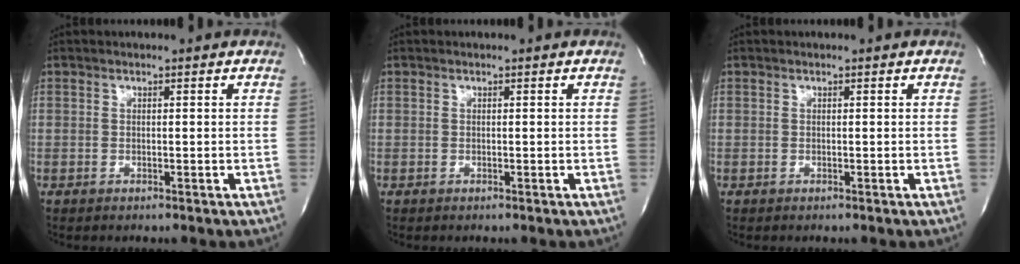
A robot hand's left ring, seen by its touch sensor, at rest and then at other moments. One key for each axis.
{"total": 0.0}
{"total": 0.0}